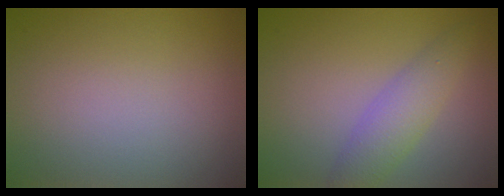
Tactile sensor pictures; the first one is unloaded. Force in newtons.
{"total": 3.3, "press": 3.3, "slide": 0.1}